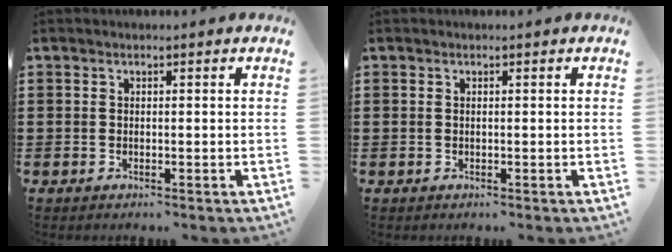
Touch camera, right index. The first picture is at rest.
{"total": 0.0}